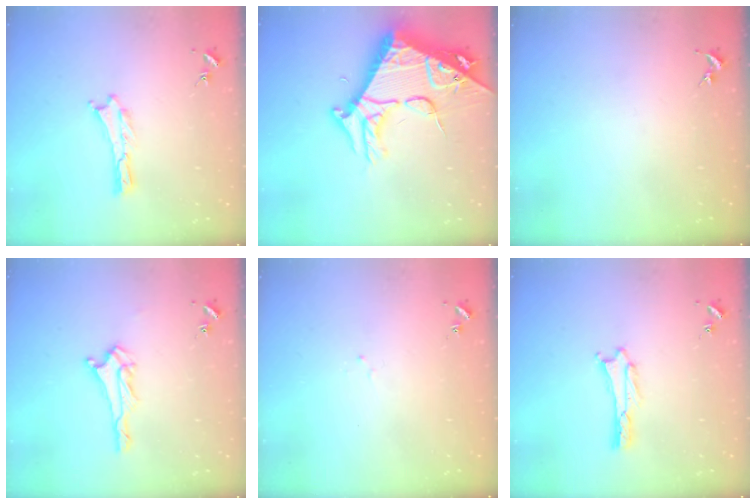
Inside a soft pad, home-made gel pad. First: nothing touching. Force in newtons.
{"total": 12.0, "press": 11.9, "slide": 1.3}
{"total": 0.0}
{"total": 3.6, "press": 3.6, "slide": 0.4}
{"total": 1.1, "press": 1.0, "slide": 0.2}
{"total": 1.6, "press": 1.6, "slide": 0.2}